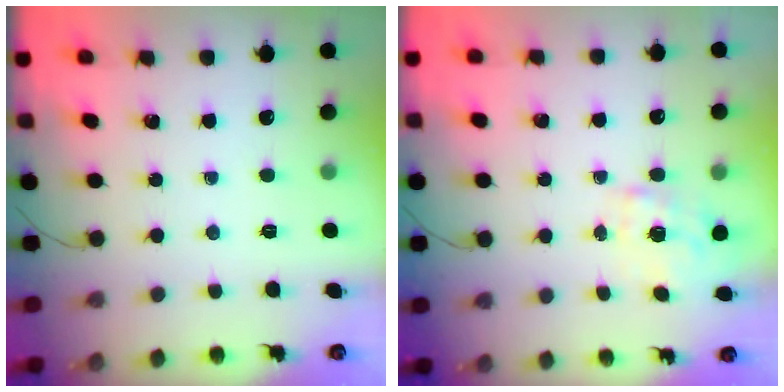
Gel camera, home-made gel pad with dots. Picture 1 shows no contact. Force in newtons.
{"total": 1.1, "press": 1.0, "slide": 0.5}